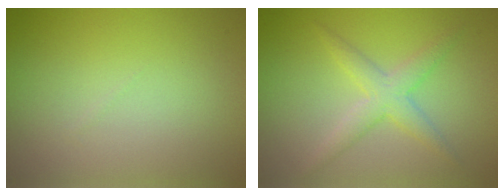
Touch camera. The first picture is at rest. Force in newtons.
{"total": 2.9, "press": 2.9, "slide": 0.0}